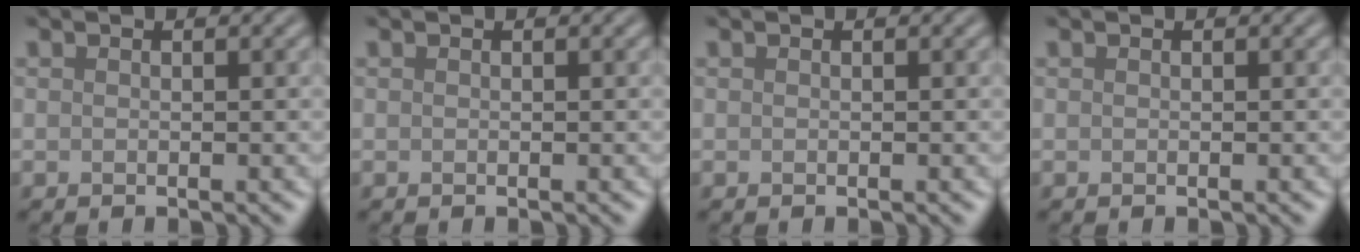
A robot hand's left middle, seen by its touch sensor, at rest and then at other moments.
{"total": 0.0}
{"total": 0.0}
{"total": 0.0}